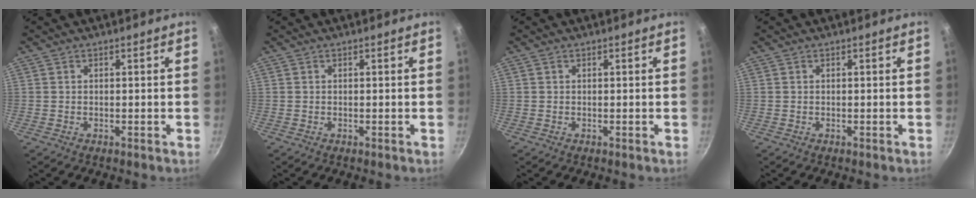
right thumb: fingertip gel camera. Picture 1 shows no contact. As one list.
[{"total": 0.0}, {"total": 0.0}, {"total": 0.0}]